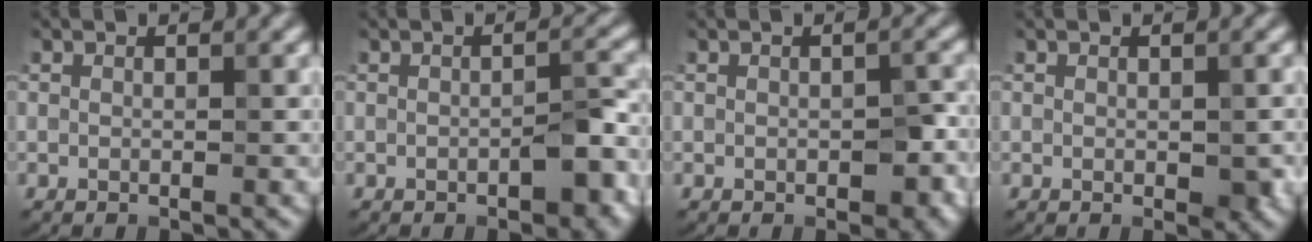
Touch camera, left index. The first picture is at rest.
{"total": 2.9, "force": [-1.3, 1.1, 2.4], "torque": [-0.033, 0.007, -0.018]}
{"total": 2.6, "force": [-0.6, 1.5, 2.0], "torque": [-0.028, -0.006, -0.004]}
{"total": 1.7, "force": [-0.2, 0.9, 1.4], "torque": [-0.017, -0.005, 0.001]}